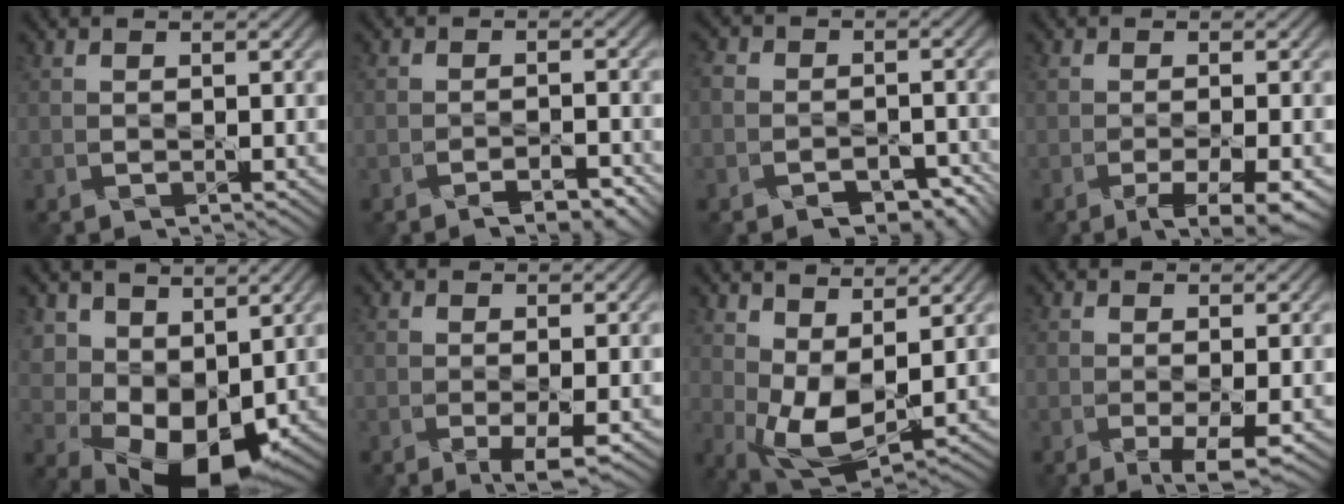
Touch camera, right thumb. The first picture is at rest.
{"total": 3.0, "force": [-2.3, 1.0, 1.7], "torque": [-0.023, 0.006, -0.036]}
{"total": 6.2, "force": [-3.8, 4.5, 1.9], "torque": [-0.026, -0.005, -0.066]}
{"total": 5.3, "force": [-3.1, 1.5, 4.1], "torque": [-0.070, -0.001, -0.040]}
{"total": 9.3, "force": [2.4, 6.4, 6.3], "torque": [-0.125, -0.017, 0.052]}
{"total": 3.0, "force": [-1.1, 0.8, 2.7], "torque": [-0.049, 0.000, -0.017]}
{"total": 7.3, "force": [2.3, 3.4, 6.1], "torque": [-0.137, -0.002, 0.048]}
{"total": 3.6, "force": [-1.1, 1.0, 3.3], "torque": [-0.060, -0.001, -0.017]}